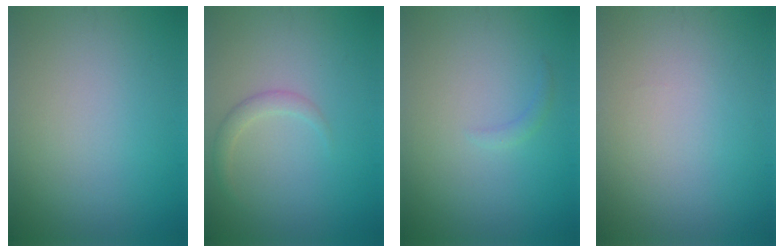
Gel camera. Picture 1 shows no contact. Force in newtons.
{"total": 1.5, "press": 1.5, "slide": 0.0}
{"total": 0.7, "press": 0.7, "slide": 0.1}
{"total": 0.0}